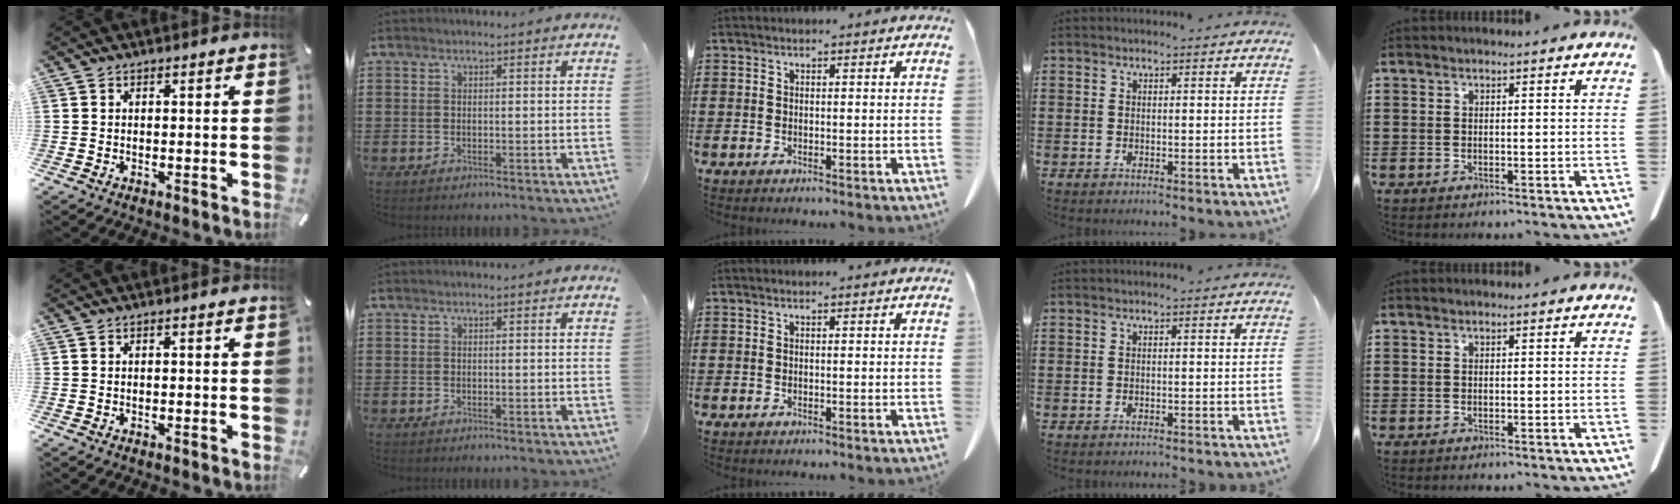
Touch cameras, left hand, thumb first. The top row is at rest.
{"ring": {"total": 0.6, "force": [-0.6, -0.1, 0.2], "torque": [-0.005, -0.002, -0.011]}}